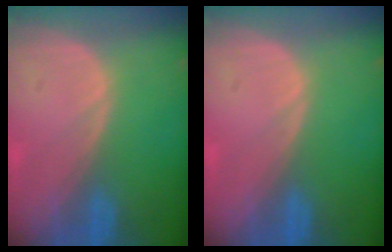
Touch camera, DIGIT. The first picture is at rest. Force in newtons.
{"total": 0.0}